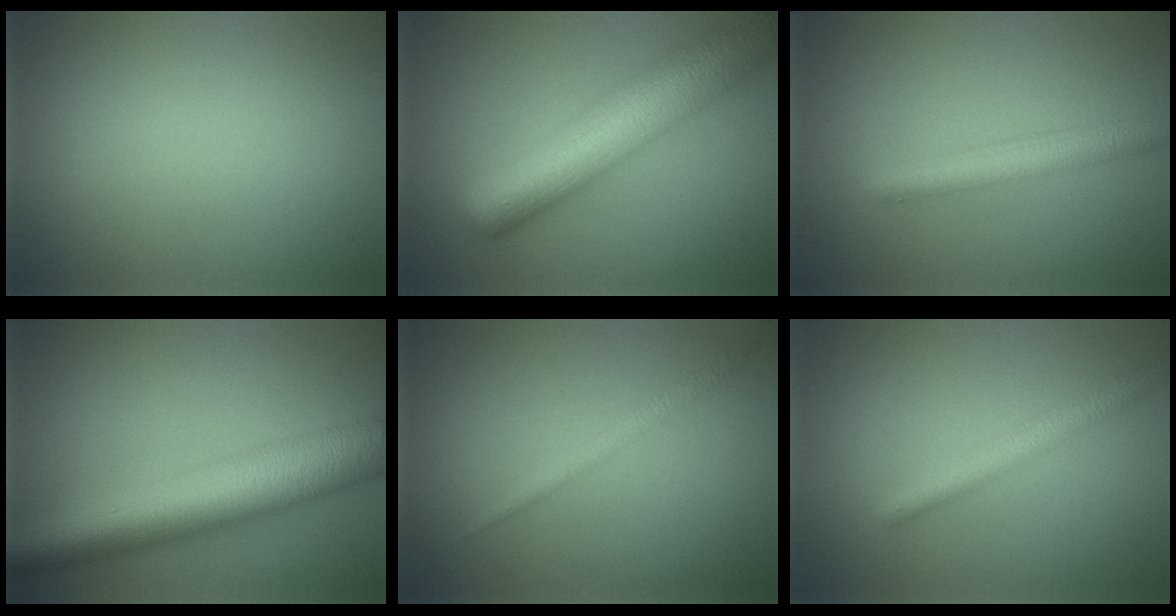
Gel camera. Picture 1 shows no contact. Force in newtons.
{"total": 10.3, "press": 10.3, "slide": 0.4}
{"total": 3.5, "press": 3.5, "slide": 0.1}
{"total": 10.5, "press": 10.5, "slide": 0.2}
{"total": 1.4, "press": 1.4, "slide": 0.1}
{"total": 2.7, "press": 2.7, "slide": 0.1}